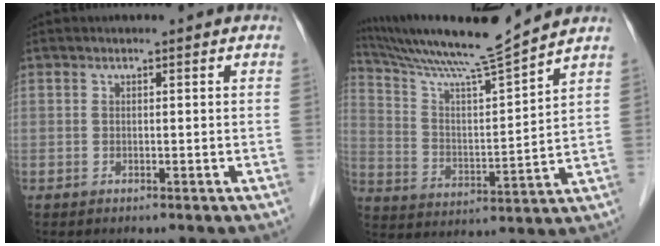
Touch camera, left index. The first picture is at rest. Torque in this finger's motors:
{"motor_torque": [0.47, -0.55, 0.29, 0.10]}